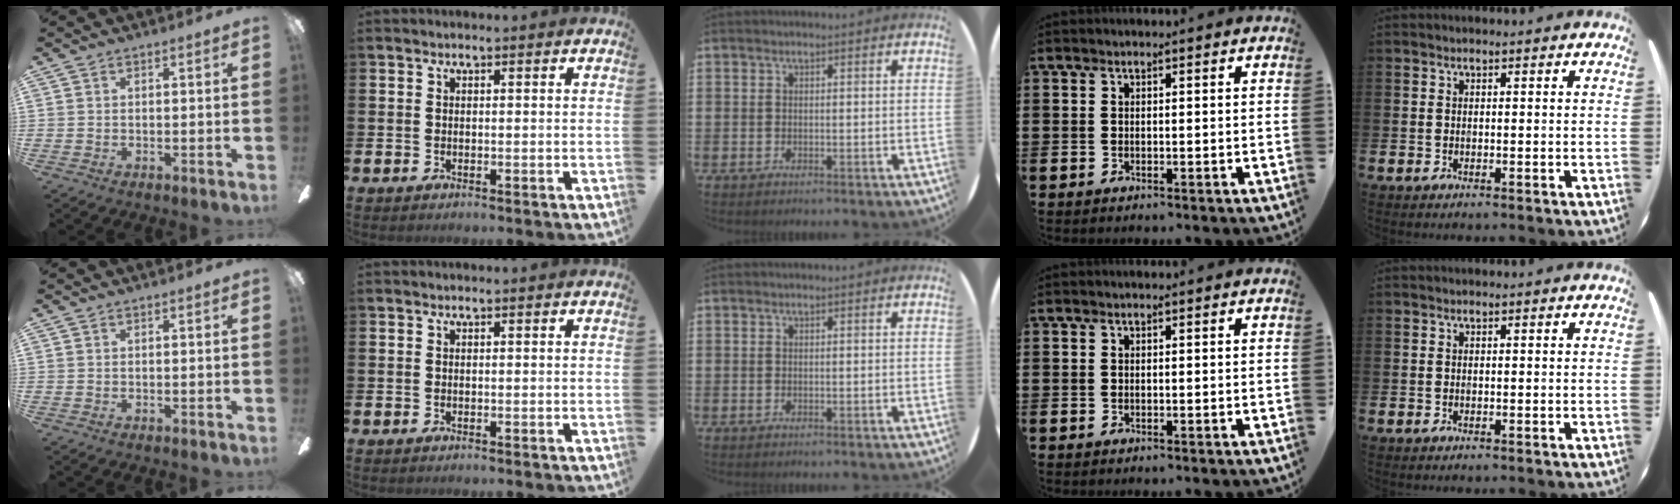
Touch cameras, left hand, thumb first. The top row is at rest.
{}